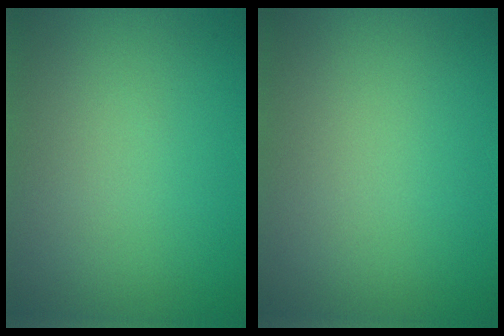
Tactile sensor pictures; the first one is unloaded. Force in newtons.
{"total": 0.0}